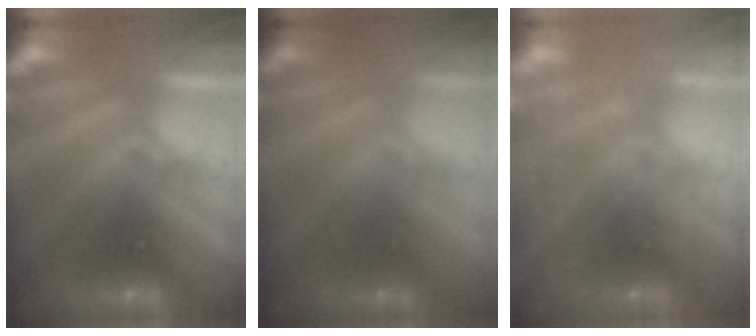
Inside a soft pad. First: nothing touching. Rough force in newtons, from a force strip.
{"total": 1.8}
{"total": 7.6}